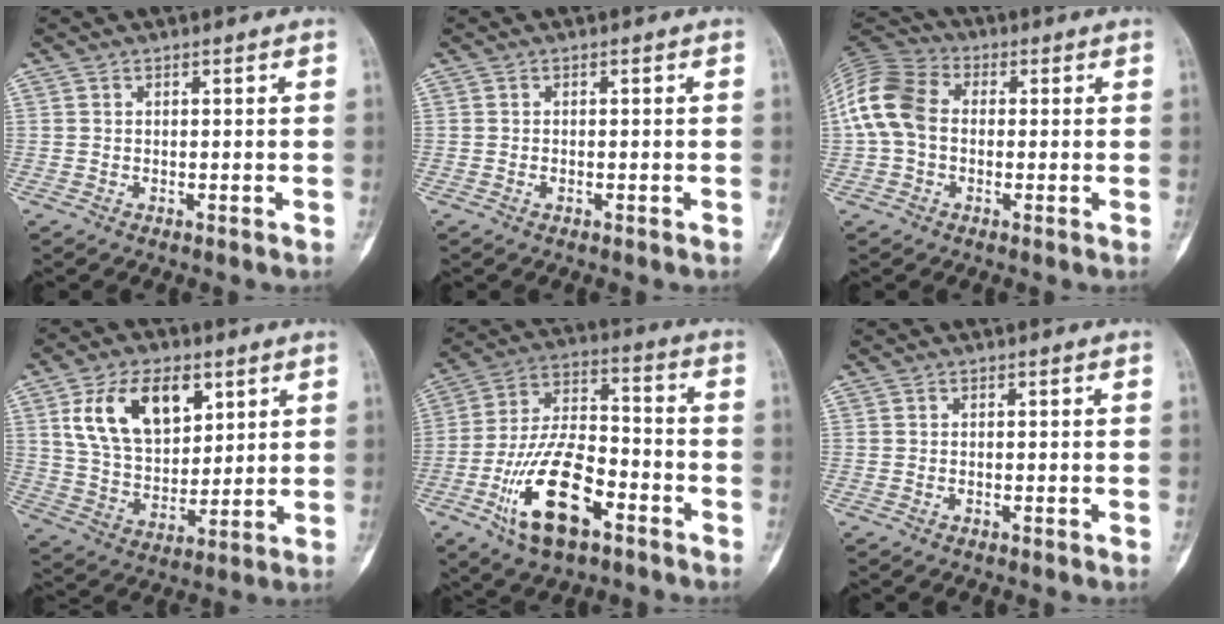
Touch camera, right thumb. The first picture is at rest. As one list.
[{"total": 0.6, "force": [-0.3, 0.3, 0.5], "torque": [-0.011, 0.001, -0.004]}, {"total": 10.9, "force": [0.0, 8.0, 7.4], "torque": [-0.149, 0.030, -0.013]}, {"total": 15.7, "force": [6.5, 9.4, 10.7], "torque": [-0.160, -0.022, 0.130]}, {"total": 17.9, "force": [-8.0, 8.4, 13.6], "torque": [-0.245, 0.049, -0.143]}, {"total": 0.0}]